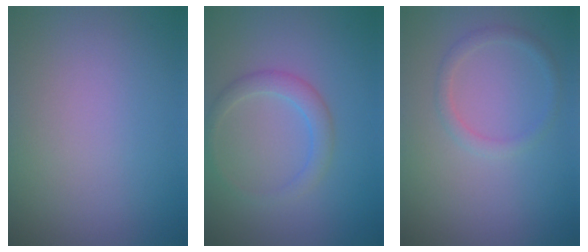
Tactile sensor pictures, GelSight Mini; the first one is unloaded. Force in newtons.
{"total": 2.2, "press": 2.2, "slide": 0.1}
{"total": 1.3, "press": 1.3, "slide": 0.1}